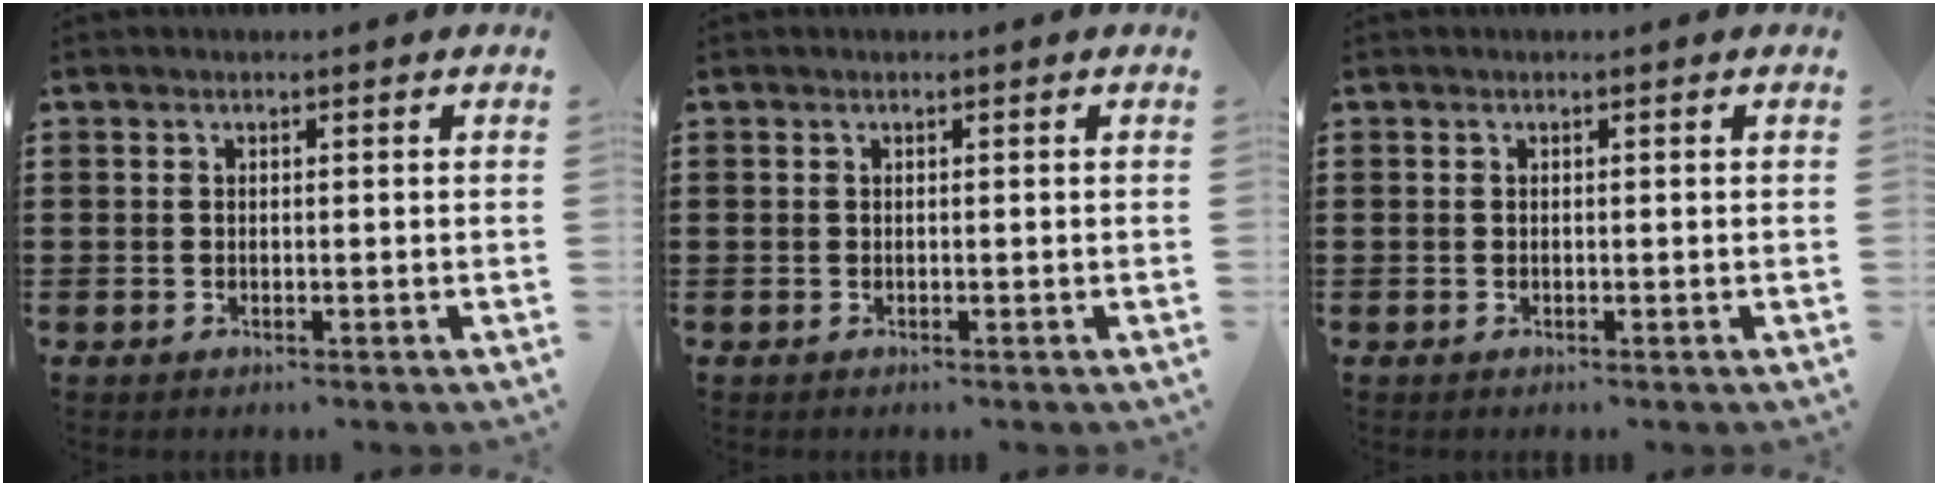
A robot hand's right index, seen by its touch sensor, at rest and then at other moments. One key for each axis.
{"total": 0.0}
{"total": 0.0}